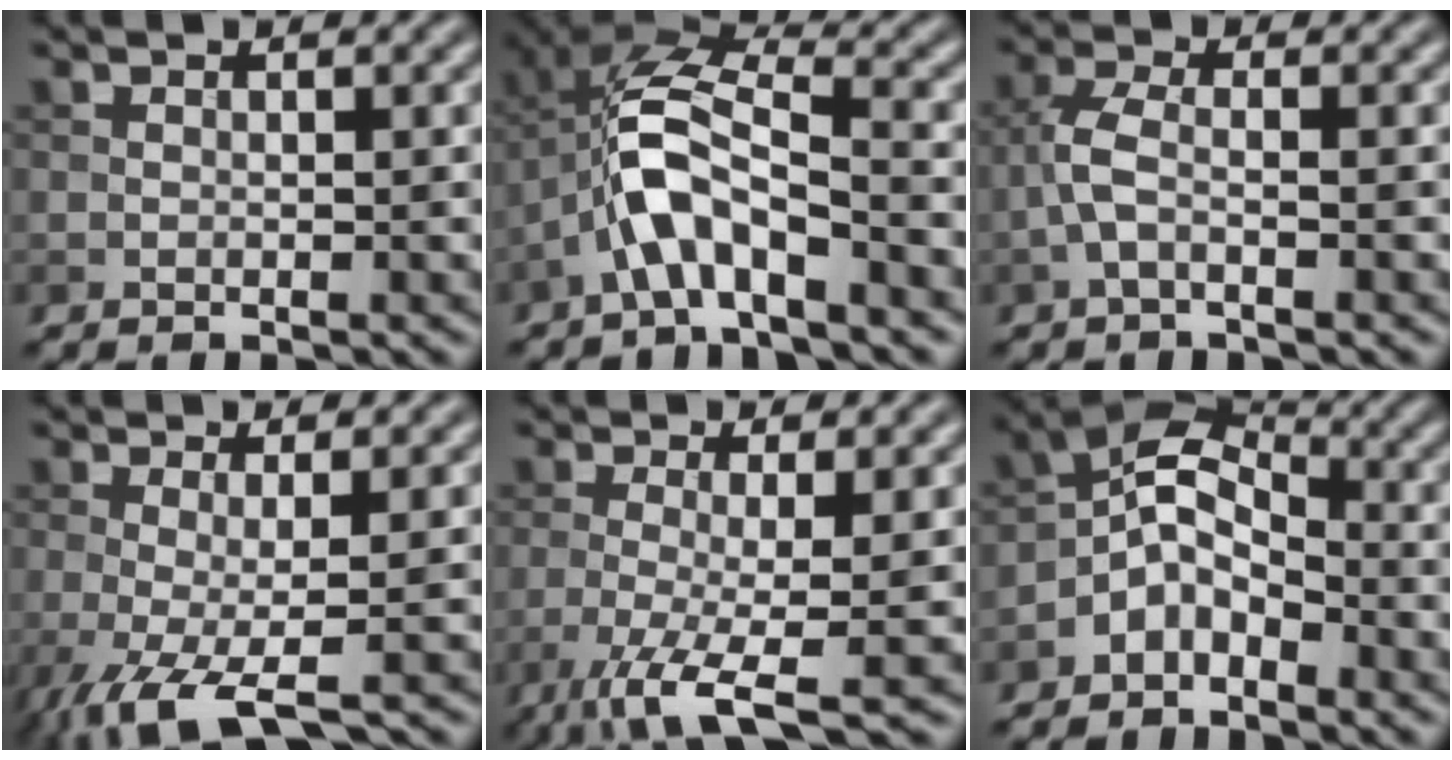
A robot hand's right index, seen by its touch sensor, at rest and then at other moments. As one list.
[{"total": 7.1, "force": [-3.0, 2.7, 5.9], "torque": [-0.124, 0.017, -0.063]}, {"total": 2.6, "force": [-0.9, 0.9, 2.3], "torque": [-0.057, 0.007, -0.024]}, {"total": 4.8, "force": [-2.2, 0.8, 4.1], "torque": [-0.081, -0.012, -0.048]}, {"total": 6.2, "force": [-2.7, 1.2, 5.4], "torque": [-0.103, -0.010, -0.058]}, {"total": 4.6, "force": [-2.4, 2.6, 2.9], "torque": [-0.050, 0.012, -0.057]}]